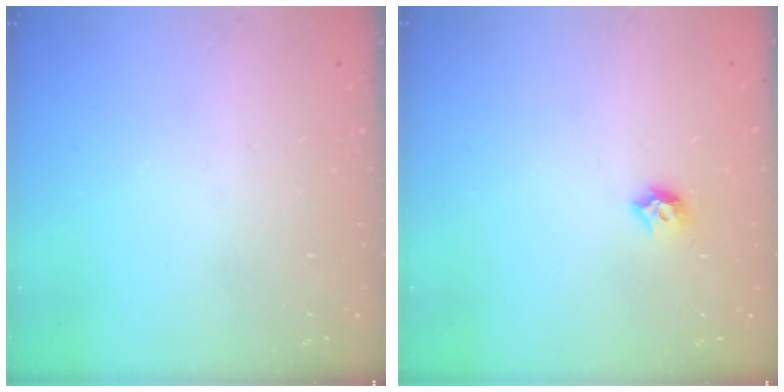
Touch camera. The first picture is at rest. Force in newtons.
{"total": 5.5, "press": 5.4, "slide": 0.9}